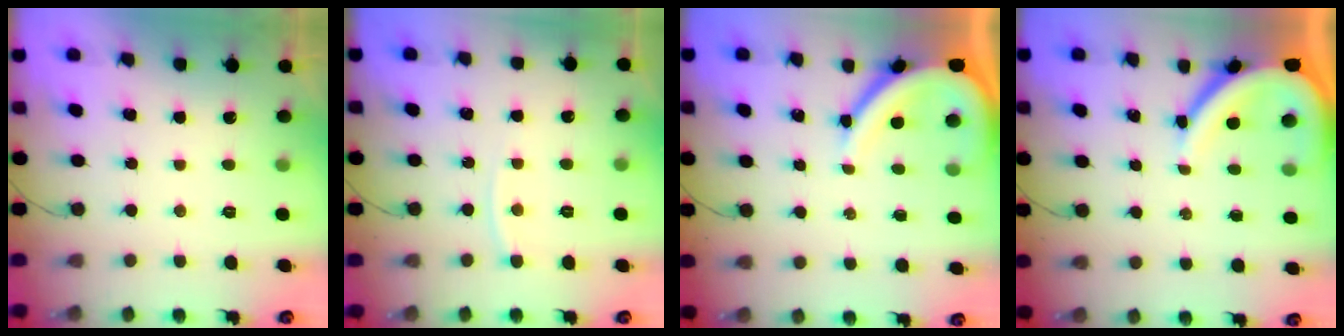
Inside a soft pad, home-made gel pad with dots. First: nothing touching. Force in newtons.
{"total": 6.0, "press": 6.0, "slide": 0.6}
{"total": 9.9, "press": 9.8, "slide": 1.0}
{"total": 8.7, "press": 8.6, "slide": 1.0}